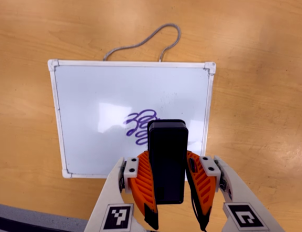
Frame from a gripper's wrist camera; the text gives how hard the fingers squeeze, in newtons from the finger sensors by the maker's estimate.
{"total": 6.9, "left": 5.7, "right": 8.1}